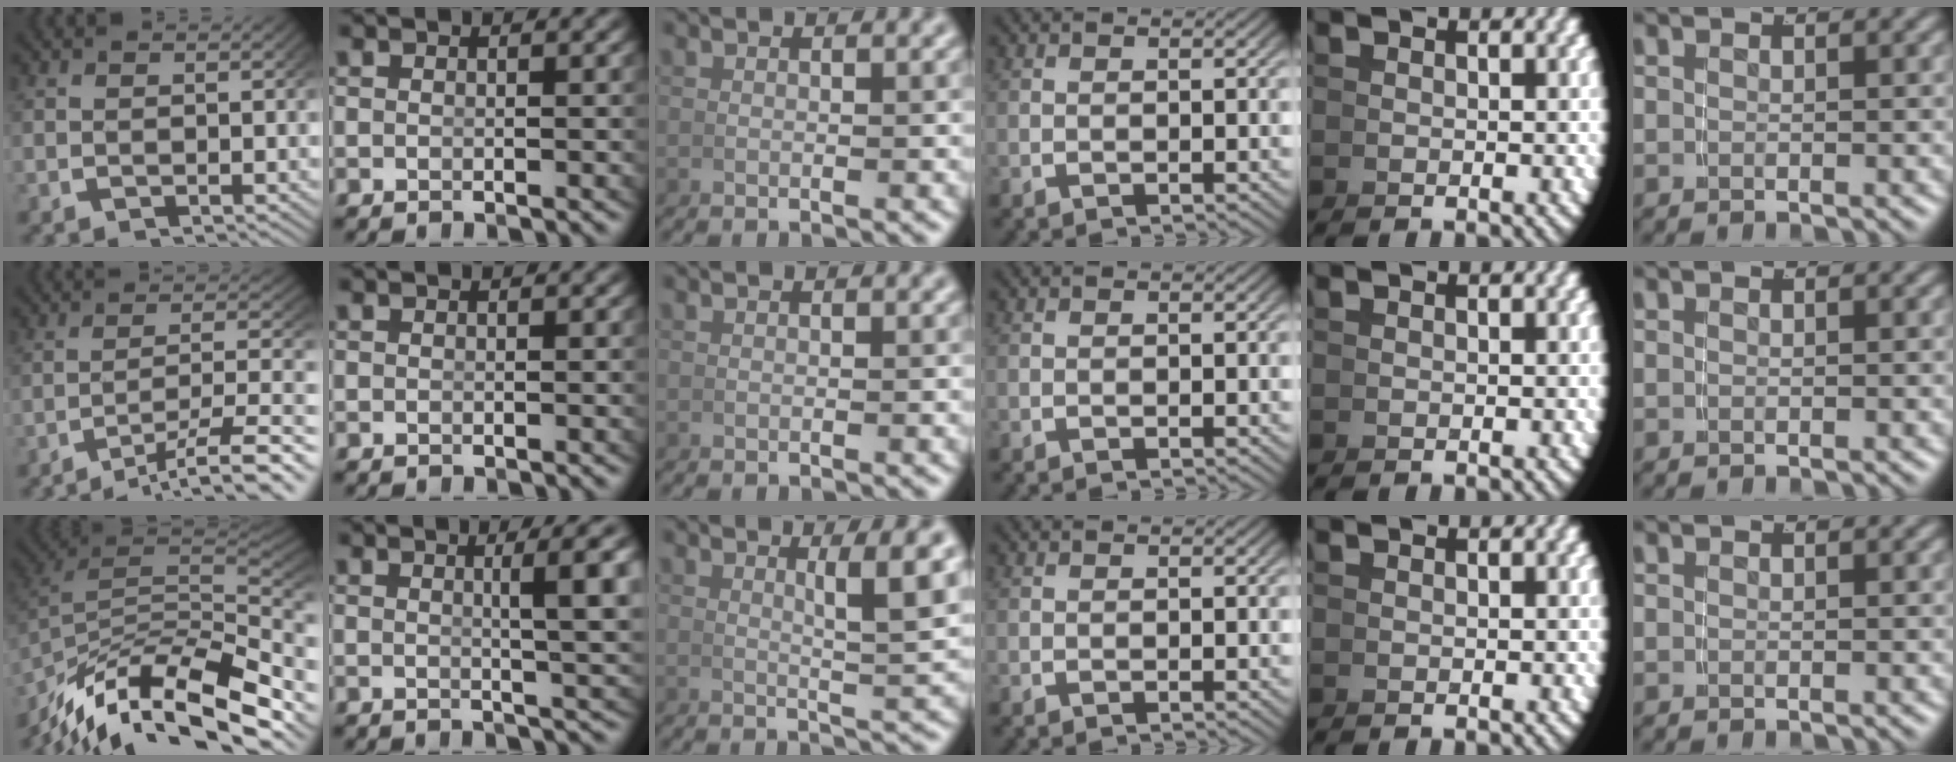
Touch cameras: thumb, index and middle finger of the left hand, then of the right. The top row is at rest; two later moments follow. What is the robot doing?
{"motion": "lift_and_place", "object": "cup"}